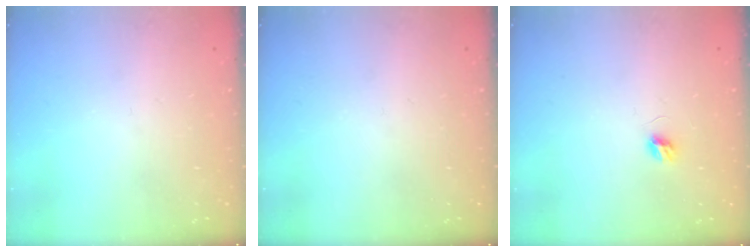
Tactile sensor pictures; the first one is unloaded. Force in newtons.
{"total": 0.0}
{"total": 4.6, "press": 4.6, "slide": 0.5}